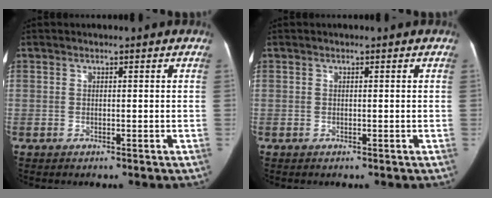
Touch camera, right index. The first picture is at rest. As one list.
[{"total": 0.0}]